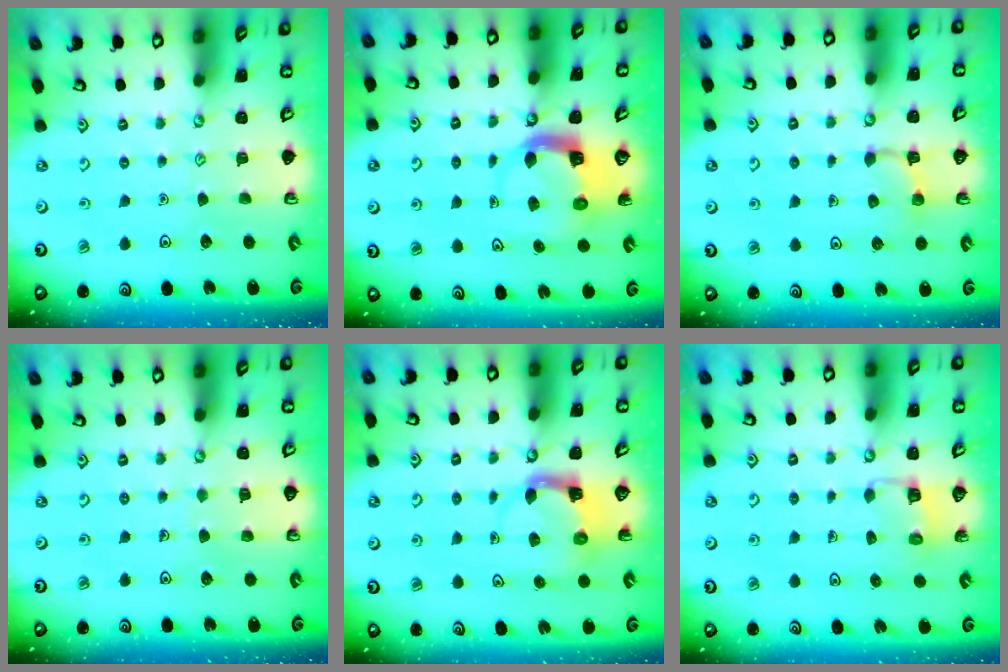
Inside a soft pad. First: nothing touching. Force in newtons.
{"total": 4.8, "press": 4.7, "slide": 0.4}
{"total": 3.5, "press": 3.4, "slide": 0.8}
{"total": 4.1, "press": 4.0, "slide": 0.4}
{"total": 3.7, "press": 3.7, "slide": 0.6}
{"total": 3.1, "press": 3.1, "slide": 0.3}